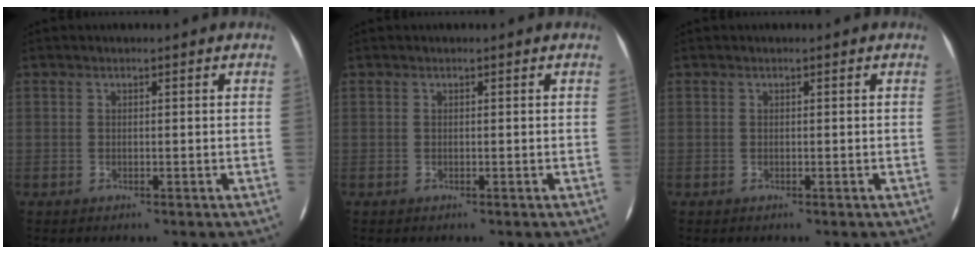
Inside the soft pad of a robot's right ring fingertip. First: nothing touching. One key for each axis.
{"total": 0.0}
{"total": 0.0}